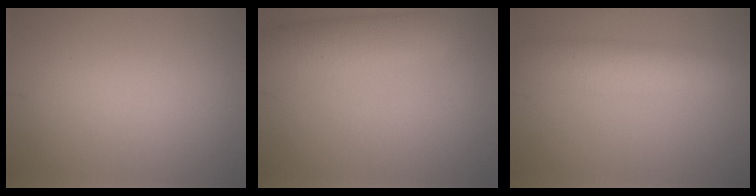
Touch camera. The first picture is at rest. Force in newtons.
{"total": 4.0, "press": 4.0, "slide": 0.1}
{"total": 4.4, "press": 4.4, "slide": 0.1}